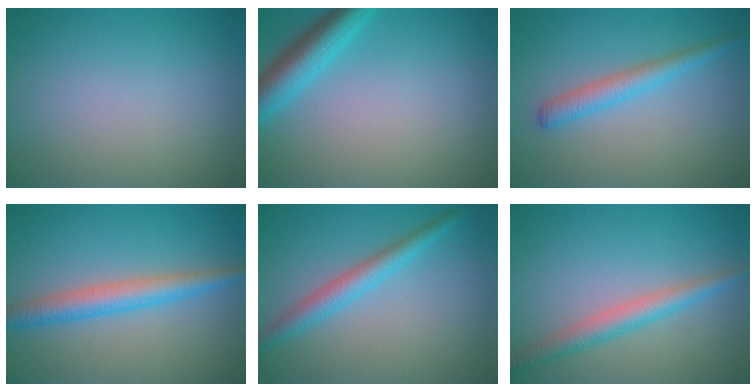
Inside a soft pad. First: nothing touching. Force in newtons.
{"total": 4.2, "press": 4.2, "slide": 0.2}
{"total": 2.7, "press": 2.6, "slide": 0.1}
{"total": 3.8, "press": 3.8, "slide": 0.1}
{"total": 2.9, "press": 2.9, "slide": 0.1}
{"total": 2.9, "press": 2.9, "slide": 0.1}